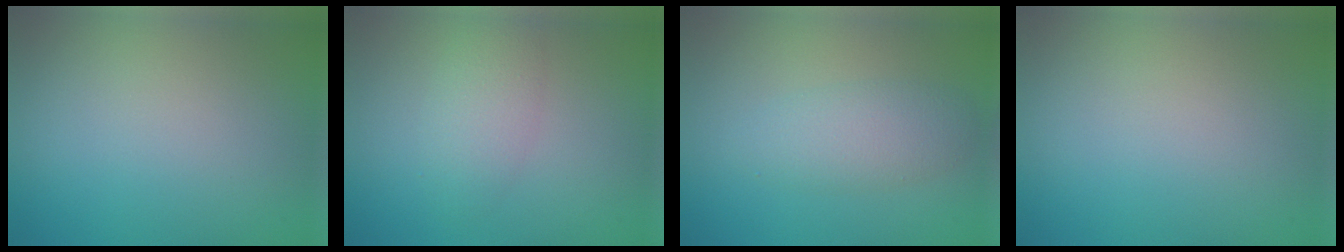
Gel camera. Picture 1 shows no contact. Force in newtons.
{"total": 2.5, "press": 2.4, "slide": 0.2}
{"total": 2.9, "press": 2.9, "slide": 0.1}
{"total": 0.0}